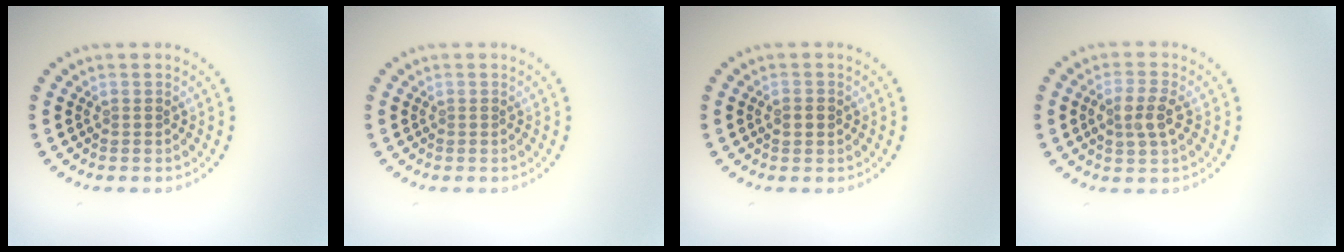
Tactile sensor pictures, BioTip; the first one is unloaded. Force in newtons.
{"total": 0.0}
{"total": 1.6, "press": 1.6, "slide": 0.1}
{"total": 2.7, "press": 2.6, "slide": 0.8}